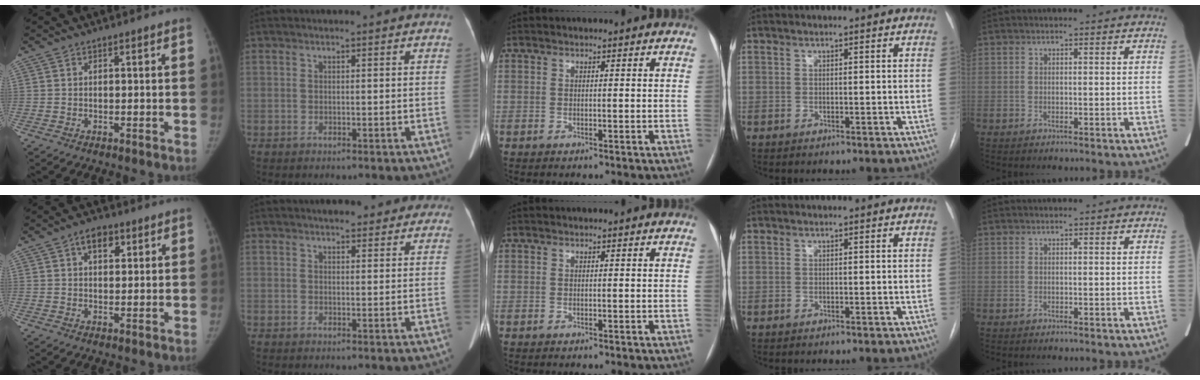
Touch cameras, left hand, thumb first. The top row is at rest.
{"thumb": {"total": 4.7, "force": [2.1, 2.8, 3.1], "torque": [-0.031, -0.002, 0.027]}, "index": {"total": 5.7, "force": [4.5, 2.1, 2.7], "torque": [-0.020, 0.016, 0.050]}}